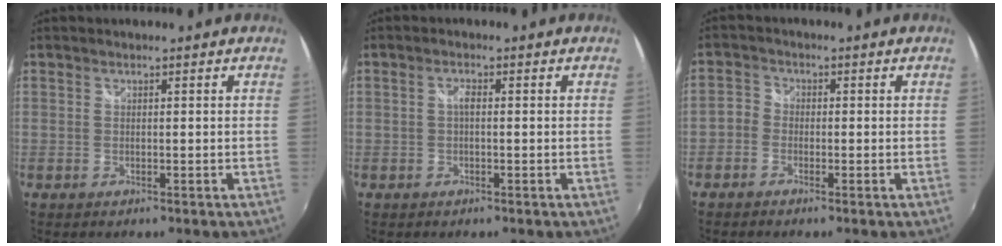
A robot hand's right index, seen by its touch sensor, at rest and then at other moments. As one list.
[{"total": 1.4, "force": [-0.1, 0.5, 1.2], "torque": [-0.024, 0.005, -0.005]}, {"total": 2.9, "force": [-1.6, 2.2, 0.8], "torque": [-0.018, 0.006, -0.040]}]